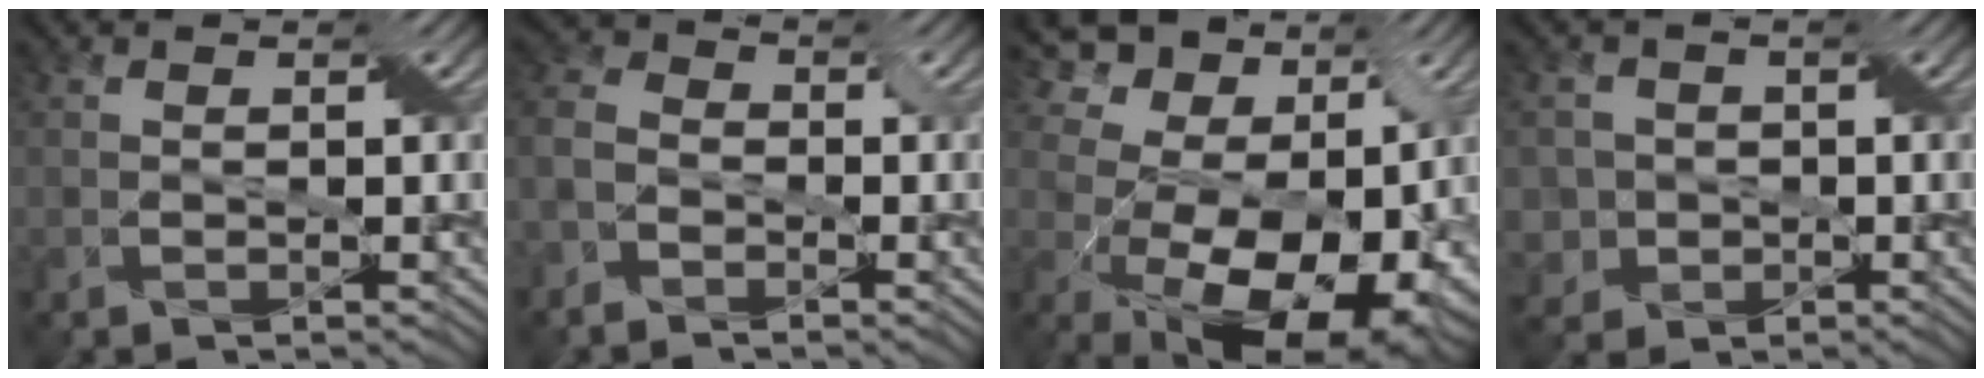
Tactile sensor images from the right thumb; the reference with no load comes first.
{"total": 4.7, "force": [-2.9, 2.8, 2.4], "torque": [-0.071, 0.000, -0.072]}
{"total": 16.8, "force": [3.3, 11.1, 12.1], "torque": [-0.228, 0.005, 0.097]}
{"total": 4.2, "force": [-0.9, 4.1, 0.5], "torque": [-0.020, 0.006, -0.035]}